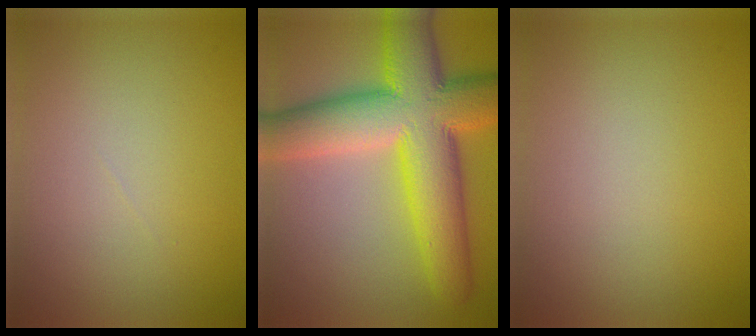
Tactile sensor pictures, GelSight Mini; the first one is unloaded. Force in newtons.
{"total": 12.9, "press": 12.9, "slide": 0.3}
{"total": 0.0}